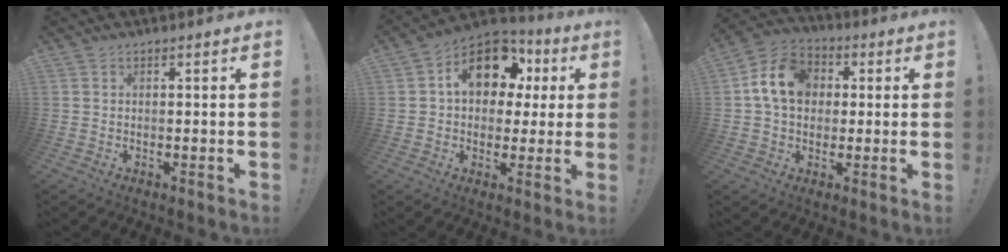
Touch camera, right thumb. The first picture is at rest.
{"total": 15.7, "force": [5.3, 11.3, 9.5], "torque": [-0.131, -0.011, 0.098]}
{"total": 13.7, "force": [2.8, 10.7, 8.0], "torque": [-0.138, 0.015, 0.061]}